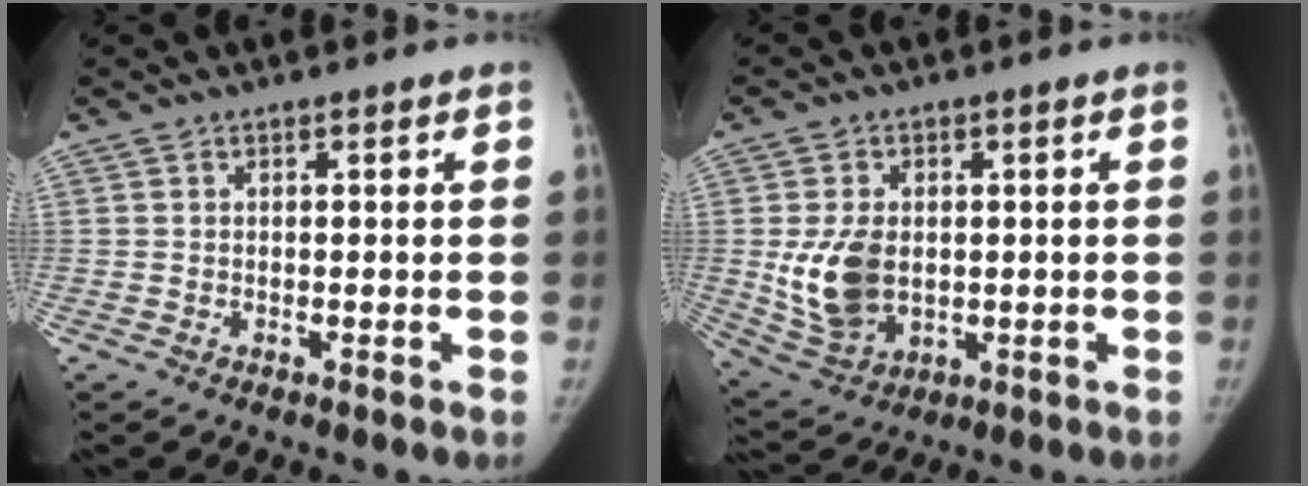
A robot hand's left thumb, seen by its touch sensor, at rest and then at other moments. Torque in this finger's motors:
{"motor_torque": [-0.71, 1.10, 0.97, -0.82, 0.11]}